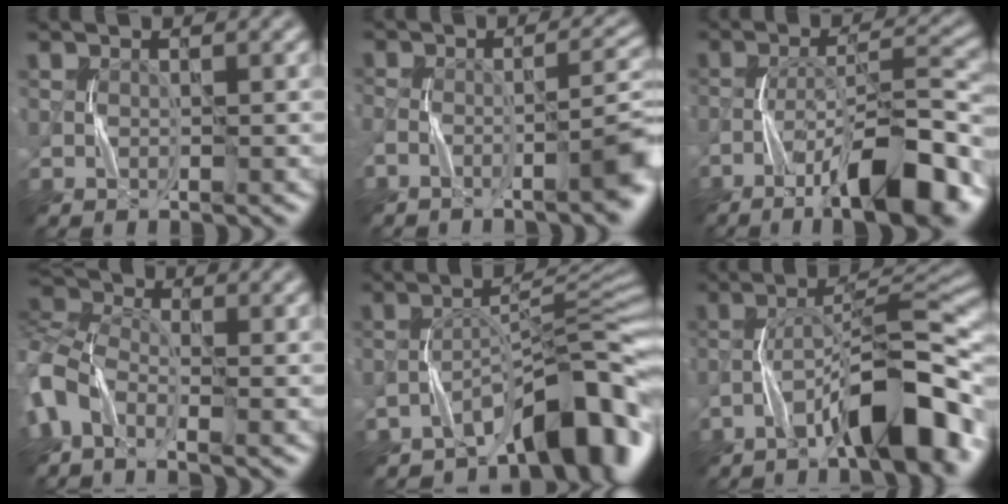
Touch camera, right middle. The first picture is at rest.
{"total": 5.6, "force": [-3.3, 1.3, 4.4], "torque": [-0.057, 0.005, -0.062]}
{"total": 10.0, "force": [-6.1, 2.4, 7.6], "torque": [-0.120, 0.015, -0.097]}
{"total": 6.6, "force": [-3.2, 3.7, 4.4], "torque": [-0.101, -0.007, -0.081]}
{"total": 9.9, "force": [-7.0, 3.1, 6.3], "torque": [-0.071, 0.017, -0.121]}
{"total": 9.1, "force": [-5.2, 2.0, 7.1], "torque": [-0.107, 0.023, -0.084]}